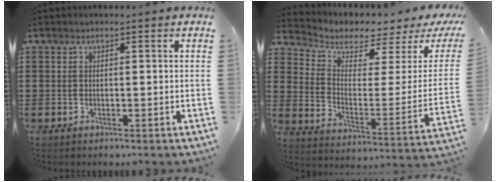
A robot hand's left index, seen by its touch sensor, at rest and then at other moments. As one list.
[{"total": 3.0, "force": [2.6, 1.2, 0.6], "torque": [-0.040, -0.032, 0.039]}]